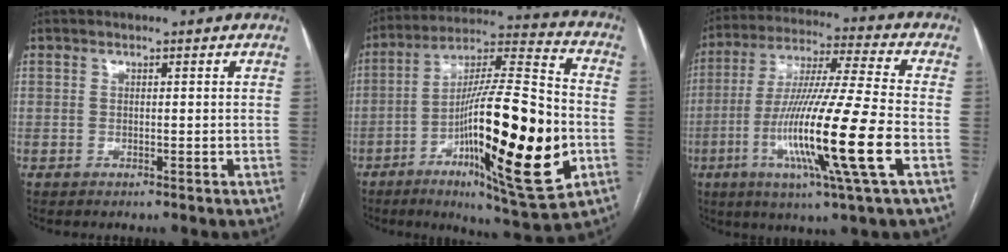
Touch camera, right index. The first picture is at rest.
{"total": 24.1, "force": [-6.4, 2.9, 23.1], "torque": [-0.374, -0.013, -0.099]}
{"total": 19.3, "force": [-5.7, -0.9, 18.4], "torque": [-0.364, -0.029, -0.111]}